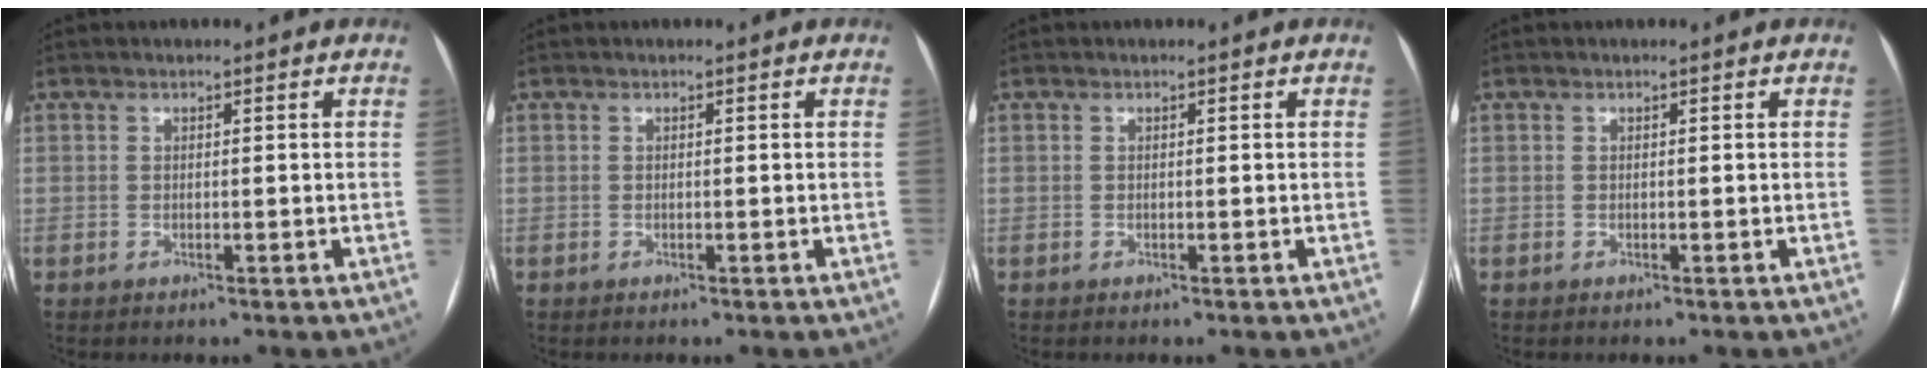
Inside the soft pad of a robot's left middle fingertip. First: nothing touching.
{"total": 0.0}
{"total": 0.0}
{"total": 0.0}